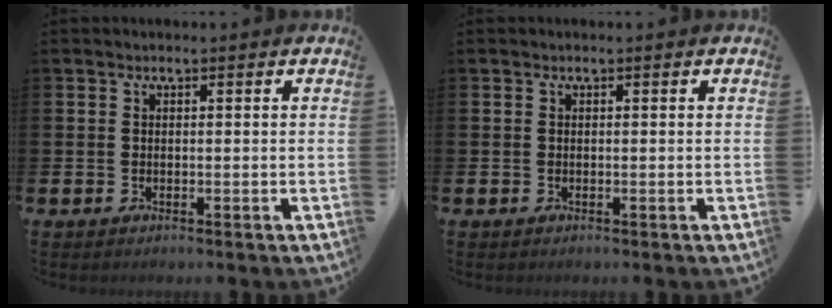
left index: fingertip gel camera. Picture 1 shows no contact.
{"total": 0.0}